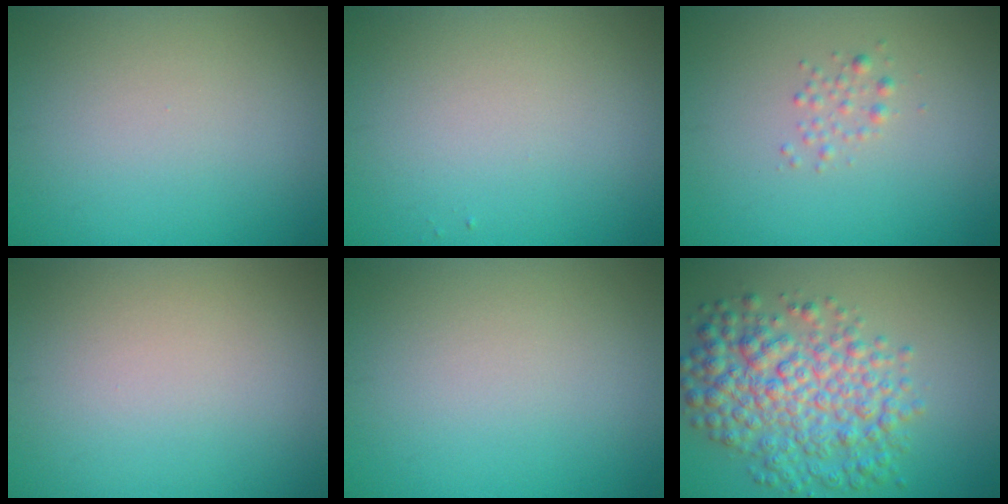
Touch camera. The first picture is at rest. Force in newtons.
{"total": 0.0}
{"total": 1.1, "press": 1.1, "slide": 0.0}
{"total": 0.0}
{"total": 0.0}
{"total": 7.2, "press": 7.2, "slide": 0.1}